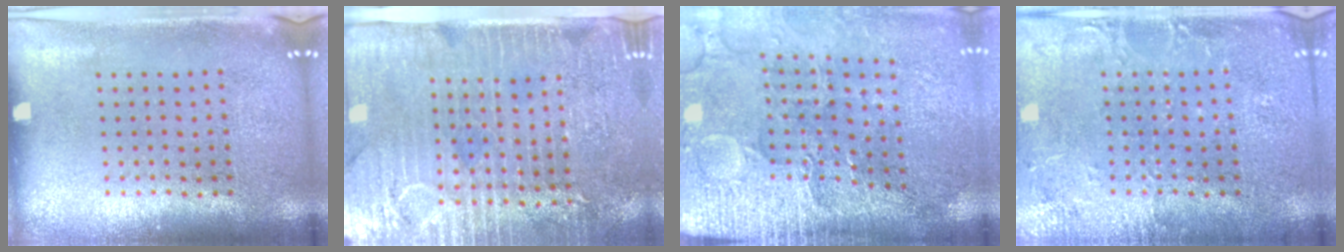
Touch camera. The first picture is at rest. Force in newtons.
{"total": 3.6, "press": 3.3, "slide": 1.5}
{"total": 3.5, "press": 3.4, "slide": 0.7}
{"total": 2.9, "press": 2.9, "slide": 0.4}